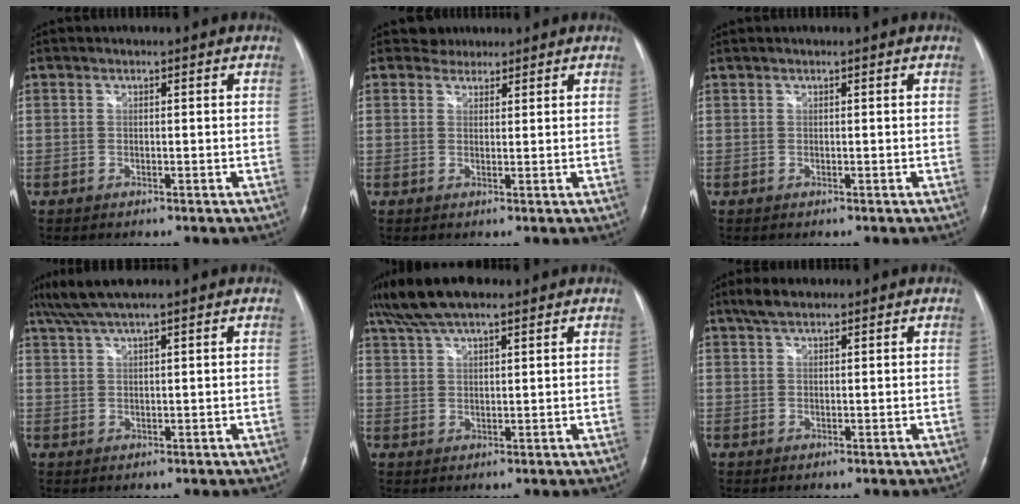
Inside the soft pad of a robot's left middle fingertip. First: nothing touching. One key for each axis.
{"total": 2.2, "fx": 1.9, "fy": 1.1, "fz": -0.5, "tx": 0.010, "ty": 0.006, "tz": 0.027}
{"total": 0.0}
{"total": 6.0, "fx": 4.8, "fy": 0.0, "fz": 3.6, "tx": -0.073, "ty": 0.033, "tz": 0.092}
{"total": 9.9, "fx": 7.7, "fy": 2.3, "fz": 5.7, "tx": -0.109, "ty": 0.036, "tz": 0.140}
{"total": 3.2, "fx": 2.5, "fy": 1.1, "fz": 1.7, "tx": -0.039, "ty": 0.011, "tz": 0.047}